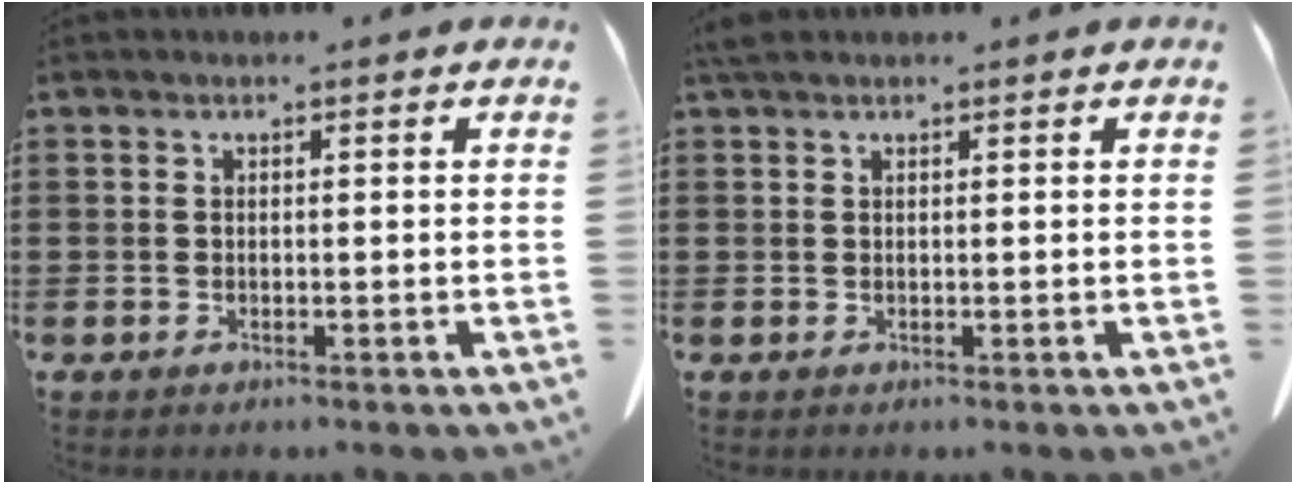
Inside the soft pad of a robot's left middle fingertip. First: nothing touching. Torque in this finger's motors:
{"motor_torque": [0.39, 0.27, 0.09, 0.03]}